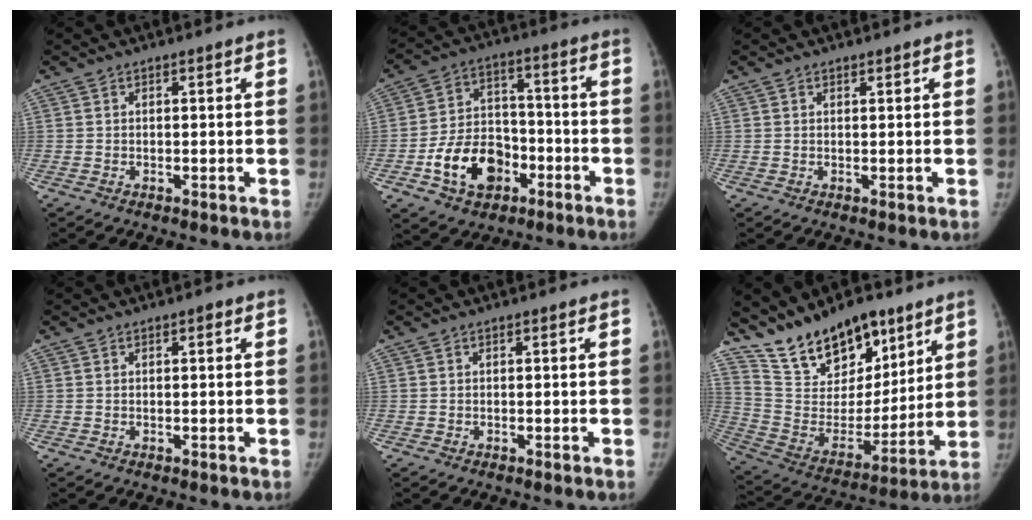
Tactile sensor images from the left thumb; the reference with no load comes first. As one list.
[{"total": 14.1, "force": [-5.8, 10.0, 8.1], "torque": [-0.107, 0.038, -0.096]}, {"total": 0.5, "force": [0.5, 0.2, 0.1], "torque": [-0.003, -0.004, 0.008]}, {"total": 0.7, "force": [0.3, 0.3, 0.6], "torque": [-0.006, 0.001, 0.003]}, {"total": 0.0}, {"total": 19.9, "force": [14.7, 10.0, 9.1], "torque": [-0.112, -0.077, 0.262]}]